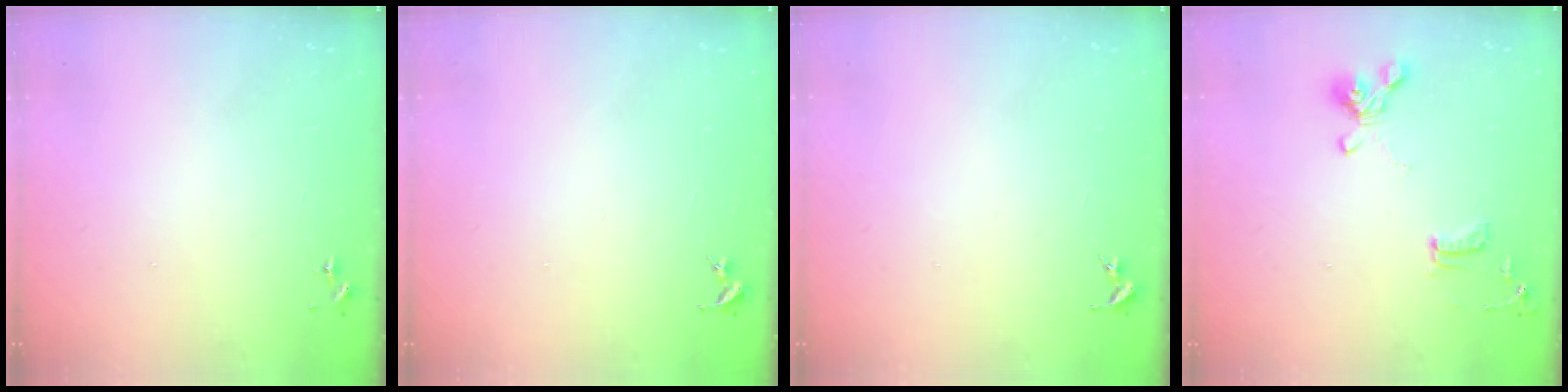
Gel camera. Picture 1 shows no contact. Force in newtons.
{"total": 0.0}
{"total": 0.0}
{"total": 12.3, "press": 12.2, "slide": 1.8}